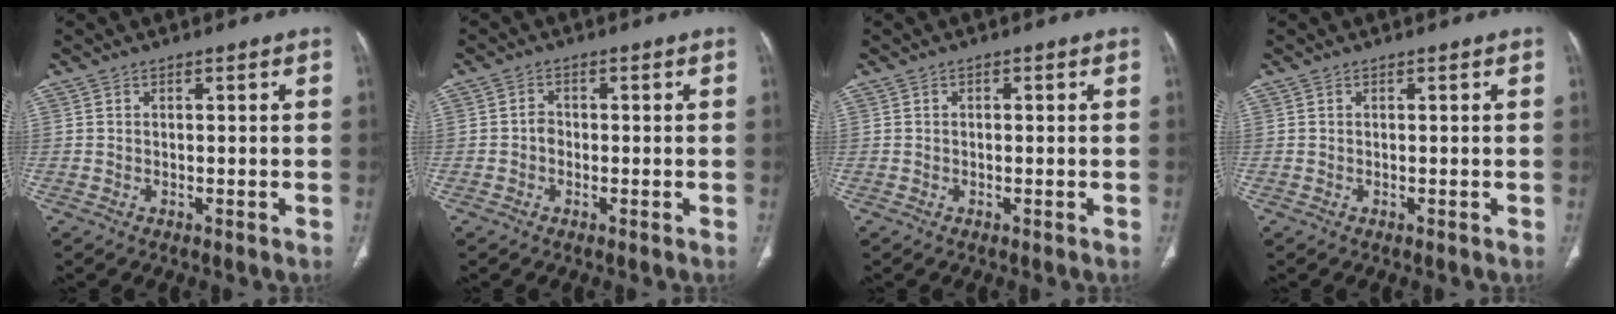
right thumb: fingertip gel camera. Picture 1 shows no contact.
{"total": 1.8, "force": [-0.5, 1.5, 0.9], "torque": [-0.006, 0.007, -0.014]}
{"total": 0.6, "force": [0.0, 0.4, 0.4], "torque": [-0.001, 0.002, -0.003]}
{"total": 0.0}